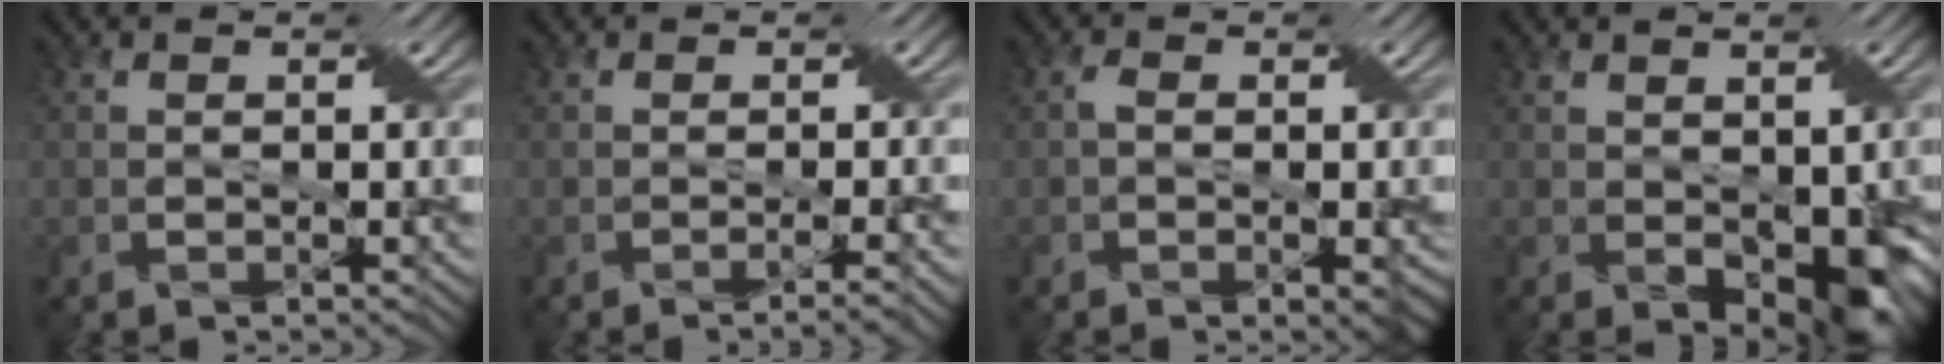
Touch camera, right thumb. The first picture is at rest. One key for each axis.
{"total": 1.8, "fx": -1.3, "fy": -0.6, "fz": 1.1, "tx": -0.016, "ty": 0.002, "tz": -0.022}
{"total": 3.8, "fx": -1.0, "fy": 1.9, "fz": 3.2, "tx": -0.046, "ty": -0.003, "tz": -0.017}
{"total": 6.9, "fx": -0.6, "fy": 4.3, "fz": 5.3, "tx": -0.092, "ty": -0.032, "tz": 0.006}